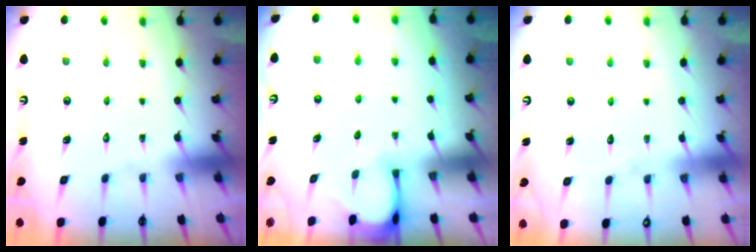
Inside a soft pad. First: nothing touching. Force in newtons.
{"total": 2.6, "press": 2.6, "slide": 0.3}
{"total": 3.6, "press": 3.6, "slide": 0.5}